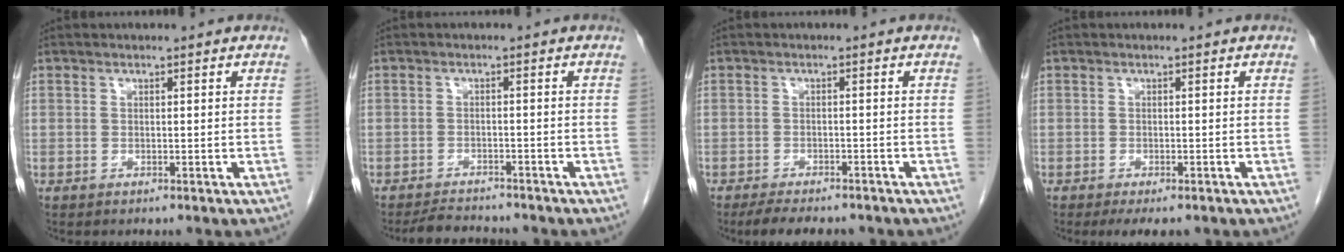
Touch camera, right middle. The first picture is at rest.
{"total": 4.2, "force": [-4.1, 0.5, 0.8], "torque": [-0.018, -0.015, -0.067]}
{"total": 7.1, "force": [-6.0, 2.0, 3.2], "torque": [-0.050, -0.009, -0.084]}
{"total": 3.8, "force": [-2.8, 1.3, 2.2], "torque": [-0.030, -0.008, -0.037]}